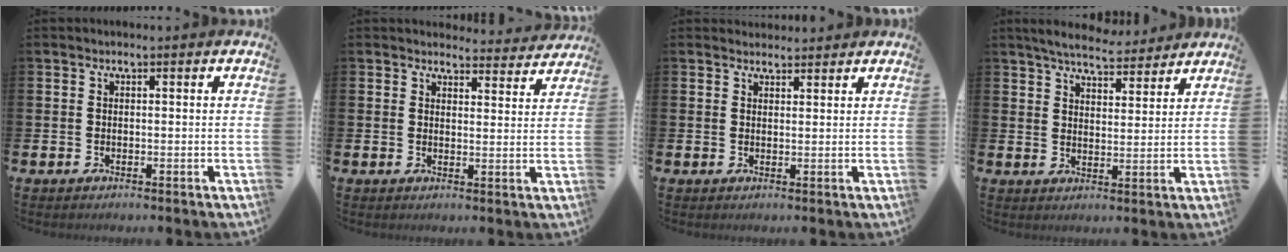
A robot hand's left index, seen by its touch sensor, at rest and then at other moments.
{"total": 3.6, "force": [3.5, 0.7, 0.0], "torque": [0.007, -0.027, 0.060]}
{"total": 2.2, "force": [2.1, 0.7, -0.1], "torque": [0.011, -0.010, 0.036]}
{"total": 5.8, "force": [5.6, 1.0, 1.1], "torque": [-0.033, -0.027, 0.099]}